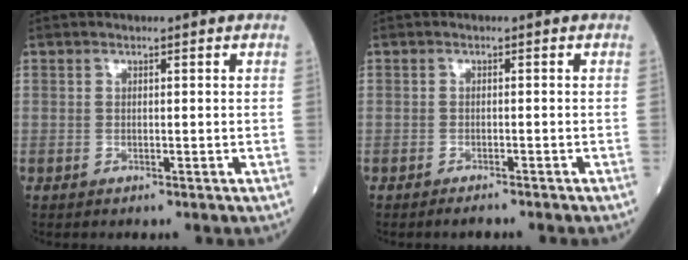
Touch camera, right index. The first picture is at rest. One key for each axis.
{"total": 1.8, "fx": -1.7, "fy": 0.1, "fz": 0.8, "tx": -0.009, "ty": -0.001, "tz": -0.022}